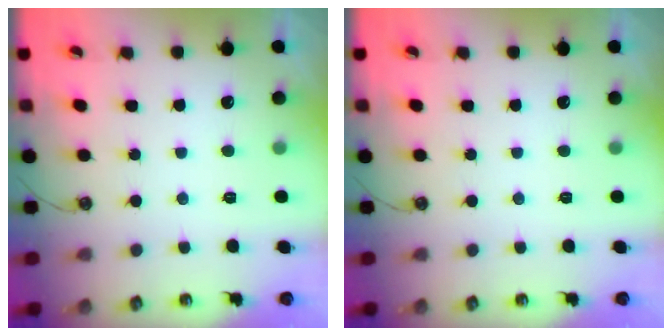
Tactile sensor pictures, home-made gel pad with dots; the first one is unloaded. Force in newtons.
{"total": 0.0}